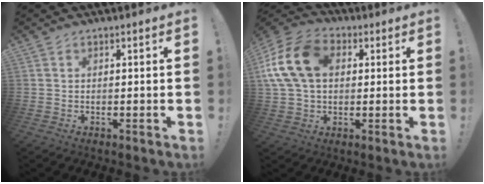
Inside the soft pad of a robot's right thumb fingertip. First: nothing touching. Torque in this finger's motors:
{"motor_torque": [1.95, 2.18, 0.36, 0.35, 0.25]}